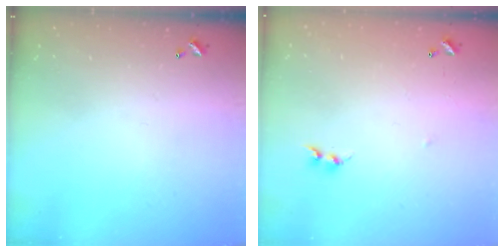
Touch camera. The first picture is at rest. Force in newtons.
{"total": 7.6, "press": 7.6, "slide": 0.4}